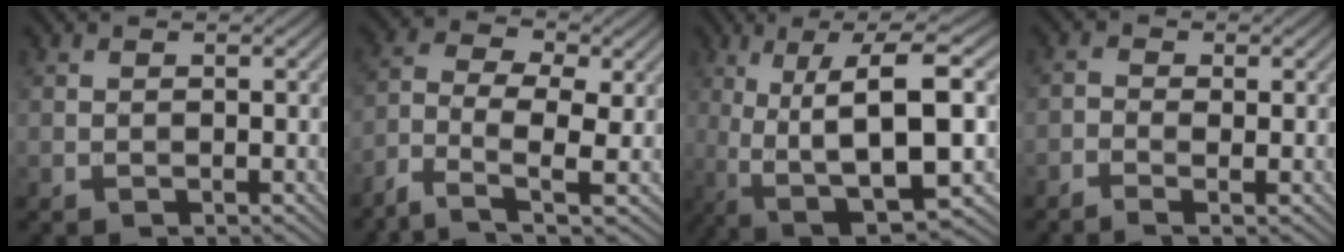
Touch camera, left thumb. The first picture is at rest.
{"total": 6.5, "force": [-3.0, 2.7, 5.1], "torque": [-0.110, 0.001, -0.072]}
{"total": 14.2, "force": [-0.9, 3.5, 13.7], "torque": [-0.236, 0.015, 0.004]}
{"total": 2.0, "force": [-1.0, 0.5, 1.6], "torque": [-0.034, 0.000, -0.025]}